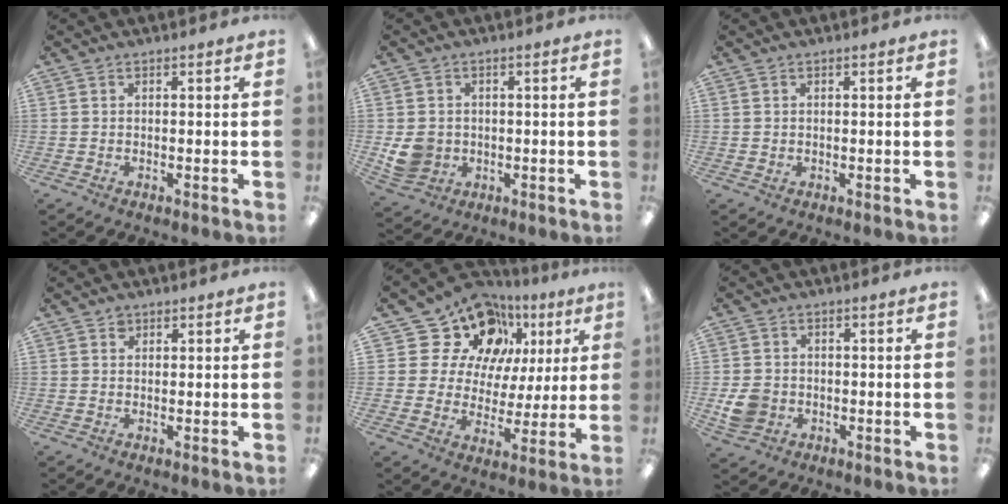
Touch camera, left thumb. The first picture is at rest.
{"total": 6.7, "force": [-0.3, 6.2, 2.6], "torque": [-0.050, 0.011, 0.000]}
{"total": 0.7, "force": [0.4, 0.6, -0.1], "torque": [0.002, 0.002, 0.006]}
{"total": 1.7, "force": [1.1, 1.2, 0.4], "torque": [-0.001, -0.003, 0.019]}
{"total": 17.9, "force": [10.4, 13.0, 6.5], "torque": [-0.128, -0.053, 0.202]}
{"total": 6.1, "force": [-1.1, 5.3, 2.7], "torque": [-0.044, 0.007, -0.017]}